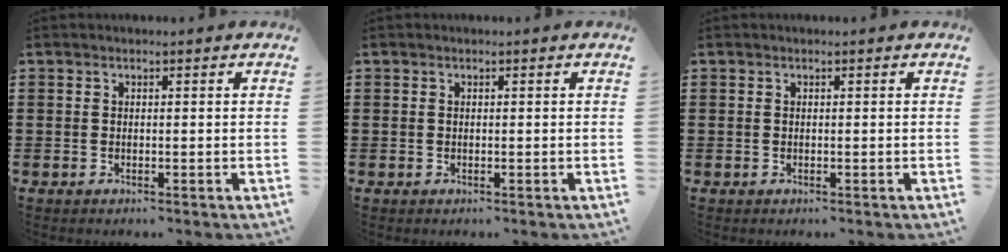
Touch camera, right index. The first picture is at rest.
{"total": 0.0}
{"total": 0.0}